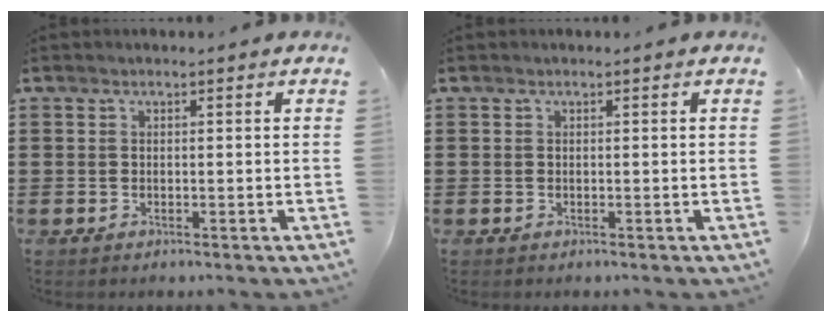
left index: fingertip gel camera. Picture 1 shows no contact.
{"total": 0.0}